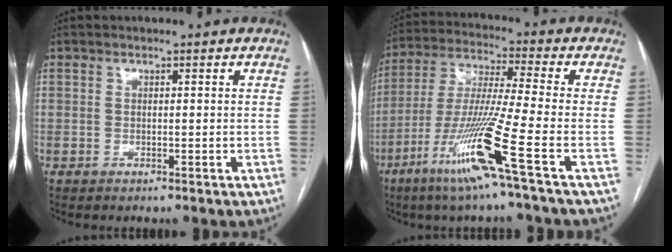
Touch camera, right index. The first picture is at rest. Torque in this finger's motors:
{"motor_torque": [1.73, -0.41, 1.05, 0.21]}